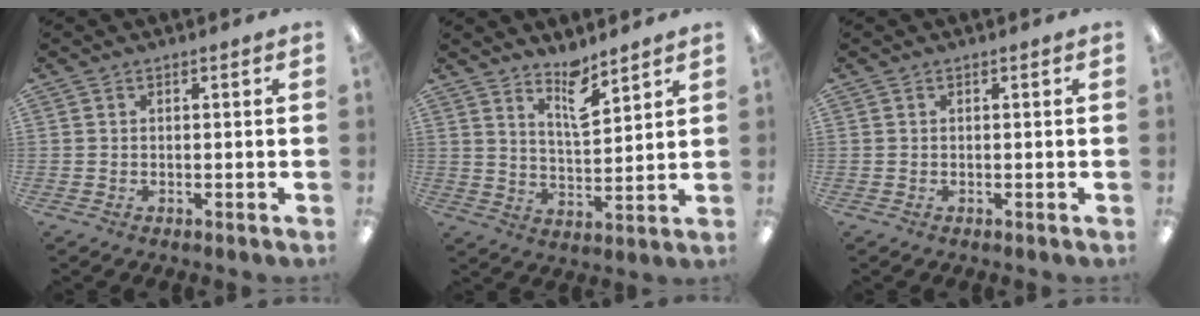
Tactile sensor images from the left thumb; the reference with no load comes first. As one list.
[{"total": 8.1, "force": [6.4, 2.4, 4.4], "torque": [-0.064, -0.045, 0.108]}, {"total": 0.0}]